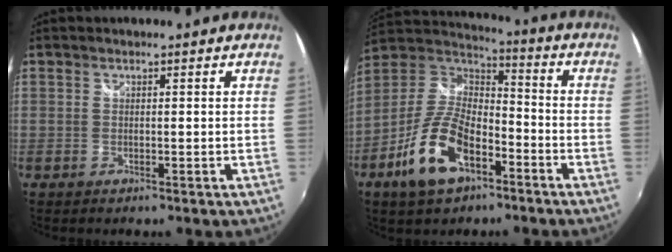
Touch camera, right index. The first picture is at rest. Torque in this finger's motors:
{"motor_torque": [1.09, -1.05, 0.83, 0.21]}